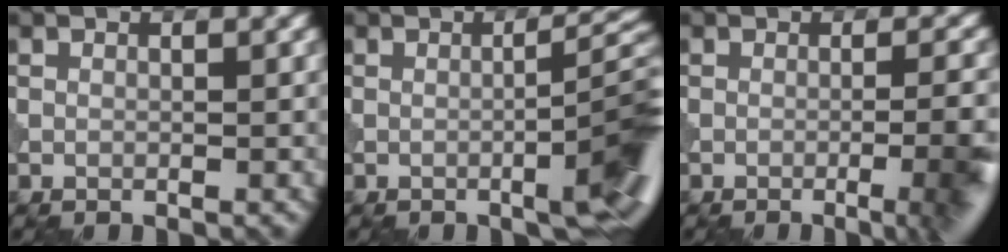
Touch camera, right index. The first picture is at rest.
{"total": 7.6, "force": [-2.2, 1.7, 7.1], "torque": [-0.083, 0.009, -0.029]}
{"total": 7.7, "force": [-2.4, 2.8, 6.7], "torque": [-0.053, 0.007, -0.026]}